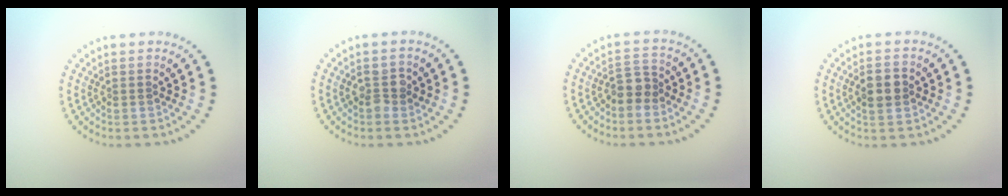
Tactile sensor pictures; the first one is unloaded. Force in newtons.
{"total": 1.4, "press": 1.4, "slide": 0.1}
{"total": 2.0, "press": 1.8, "slide": 0.9}
{"total": 2.6, "press": 2.6, "slide": 0.2}